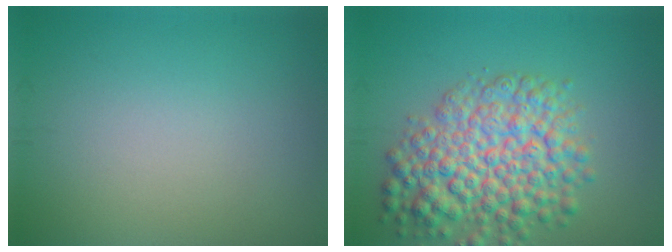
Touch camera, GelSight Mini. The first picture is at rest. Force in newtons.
{"total": 7.9, "press": 7.9, "slide": 0.3}